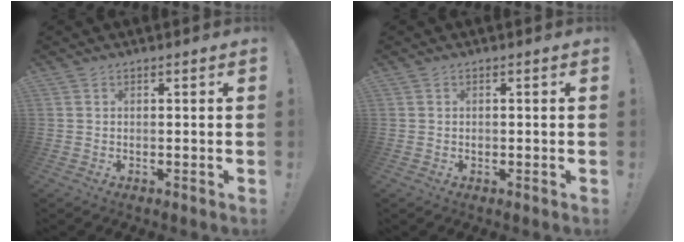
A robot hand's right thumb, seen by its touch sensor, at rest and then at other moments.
{"total": 0.6, "force": [-0.2, 0.5, 0.1], "torque": [-0.006, 0.004, -0.004]}